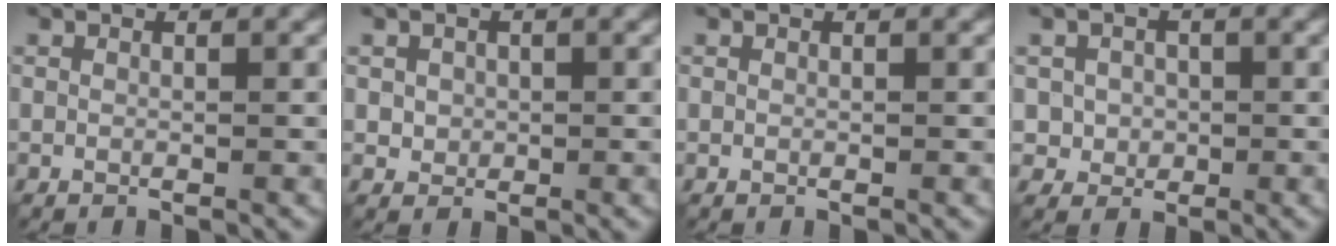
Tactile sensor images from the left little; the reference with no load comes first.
{"total": 1.4, "force": [0.2, 1.4, 0.4], "torque": [-0.003, -0.006, 0.008]}
{"total": 0.0}
{"total": 2.5, "force": [0.1, 2.4, 0.8], "torque": [-0.003, -0.004, 0.001]}